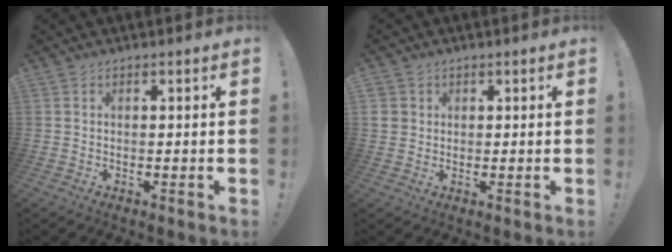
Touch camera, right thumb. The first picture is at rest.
{"total": 2.8, "force": [1.0, 2.6, 0.3], "torque": [-0.005, 0.000, 0.020]}